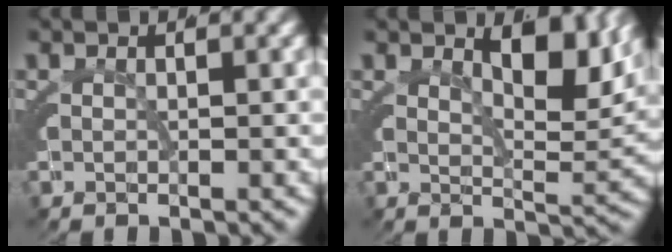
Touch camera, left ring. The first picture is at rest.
{"total": 4.9, "force": [3.2, 0.6, 3.7], "torque": [-0.038, -0.008, 0.052]}